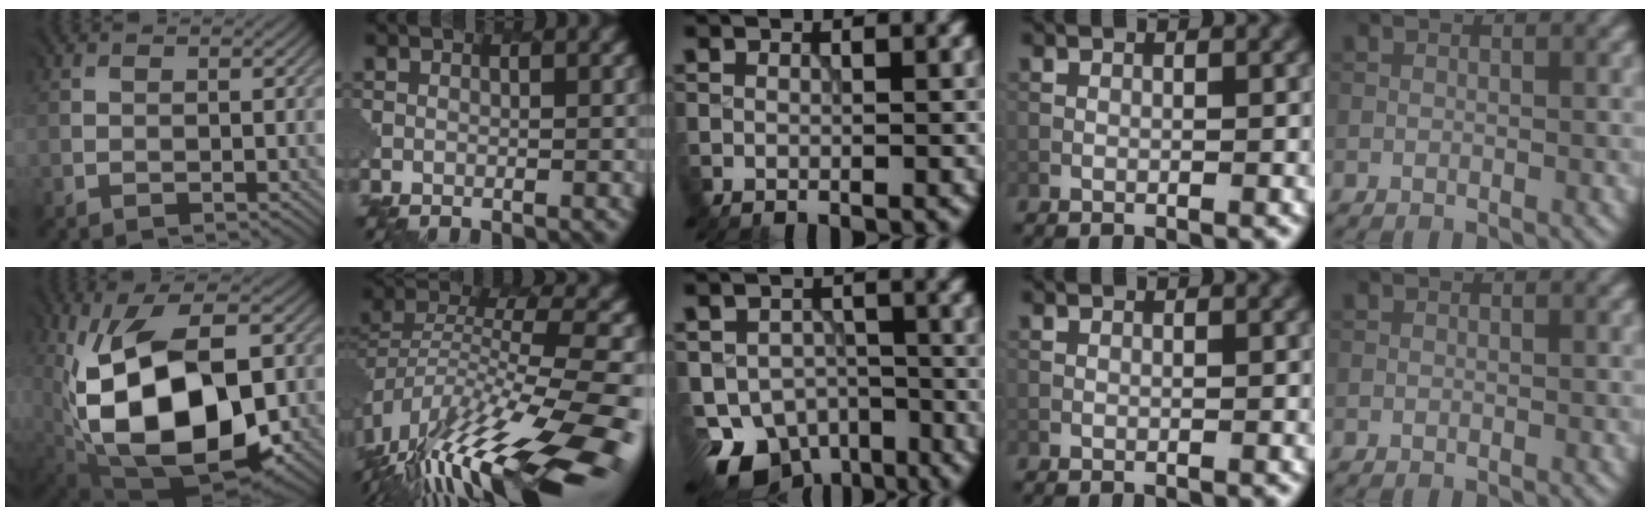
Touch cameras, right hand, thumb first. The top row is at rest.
{"thumb": {"total": 16.6, "force": [-1.4, 9.7, 13.4], "torque": [-0.243, -0.023, -0.012]}, "index": {"total": 15.5, "force": [-10.1, 4.0, 11.0], "torque": [-0.205, 0.017, -0.167]}, "middle": {"total": 7.8, "force": [-5.1, 5.1, 3.0], "torque": [-0.044, -0.027, -0.075]}}